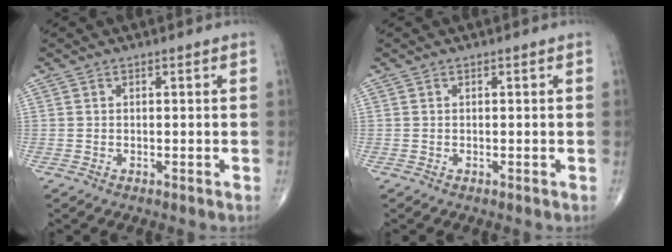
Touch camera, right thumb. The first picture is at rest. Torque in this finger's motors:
{"motor_torque": [0.00, -0.01, 0.13, 0.13, 0.01]}